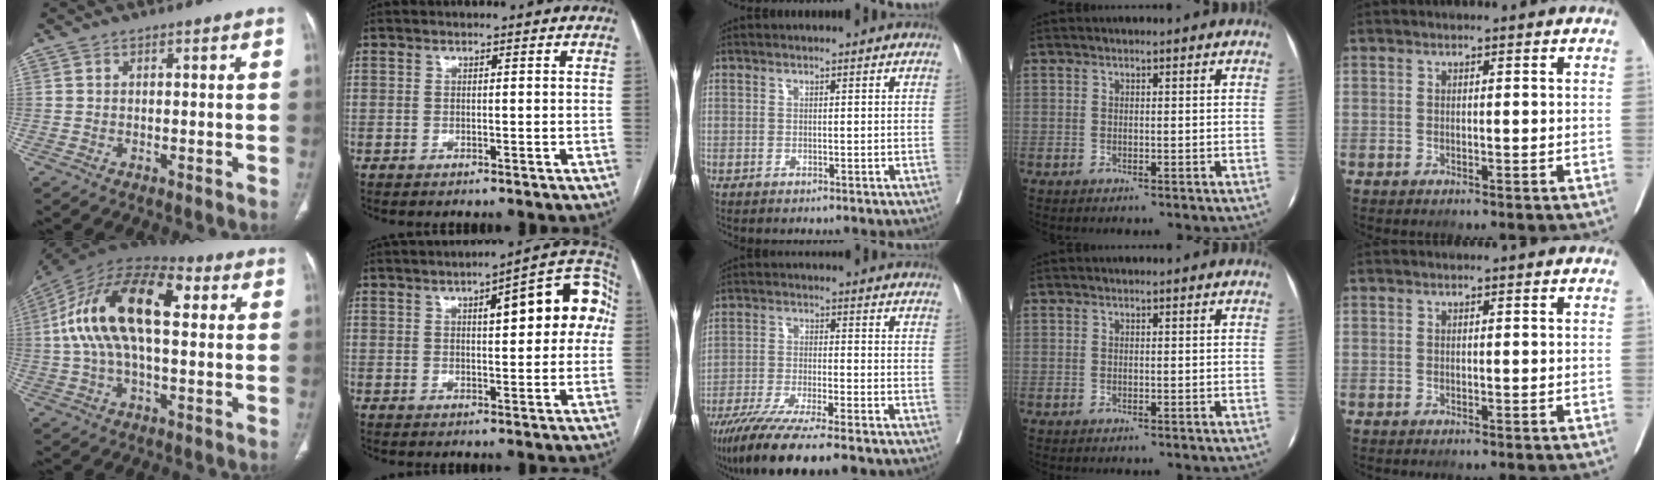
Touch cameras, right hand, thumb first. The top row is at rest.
{"thumb": {"total": 21.5, "force": [3.8, 10.6, 18.3], "torque": [-0.330, 0.038, 0.053]}, "index": {"total": 13.4, "force": [3.1, 3.6, 12.5], "torque": [-0.149, 0.037, 0.033]}, "middle": {"total": 13.7, "force": [-10.7, 0.9, 8.5], "torque": [-0.148, -0.040, -0.174]}}